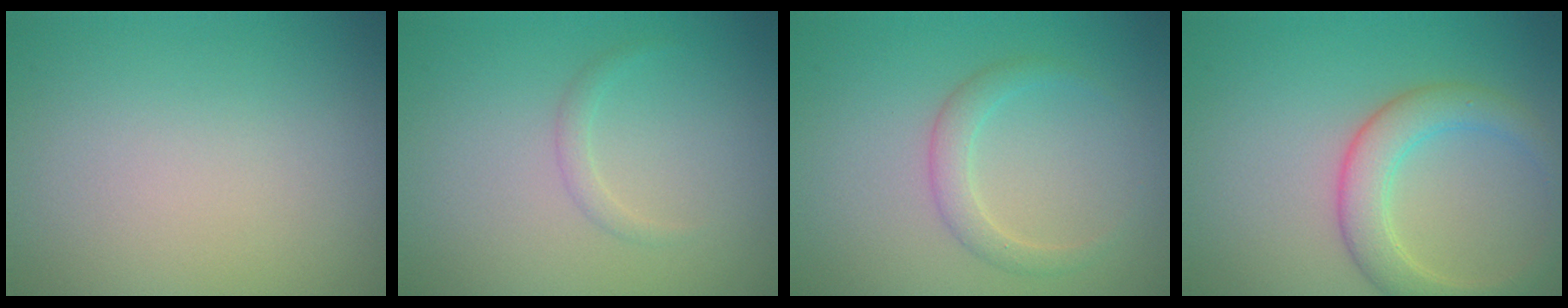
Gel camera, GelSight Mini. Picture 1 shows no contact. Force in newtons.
{"total": 0.9, "press": 0.9, "slide": 0.0}
{"total": 2.0, "press": 2.0, "slide": 0.1}
{"total": 4.1, "press": 4.1, "slide": 0.2}